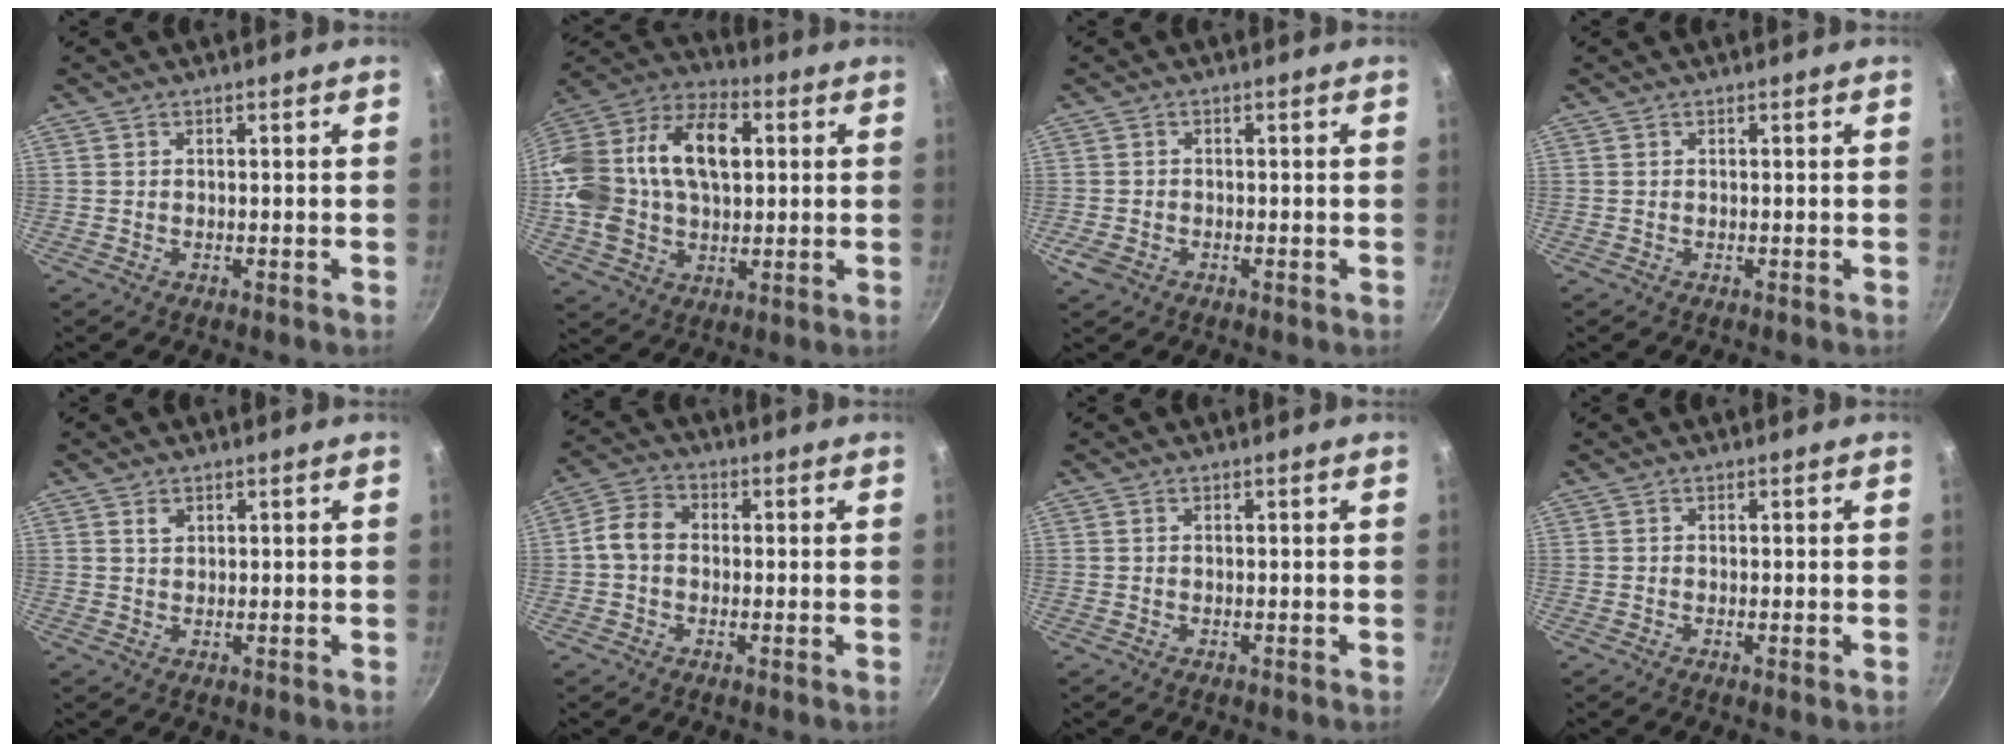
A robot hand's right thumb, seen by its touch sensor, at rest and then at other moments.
{"total": 24.1, "force": [2.8, 15.1, 18.6], "torque": [-0.373, 0.025, 0.046]}
{"total": 2.6, "force": [-1.2, 1.8, 1.4], "torque": [-0.030, 0.000, -0.019]}
{"total": 0.0}
{"total": 1.6, "force": [0.9, 1.1, 0.8], "torque": [-0.007, -0.005, 0.017]}
{"total": 6.3, "force": [-0.2, 4.9, 3.9], "torque": [-0.067, 0.021, -0.013]}
{"total": 0.0}
{"total": 0.6, "force": [-0.2, 0.1, 0.6], "torque": [-0.013, -0.002, -0.002]}